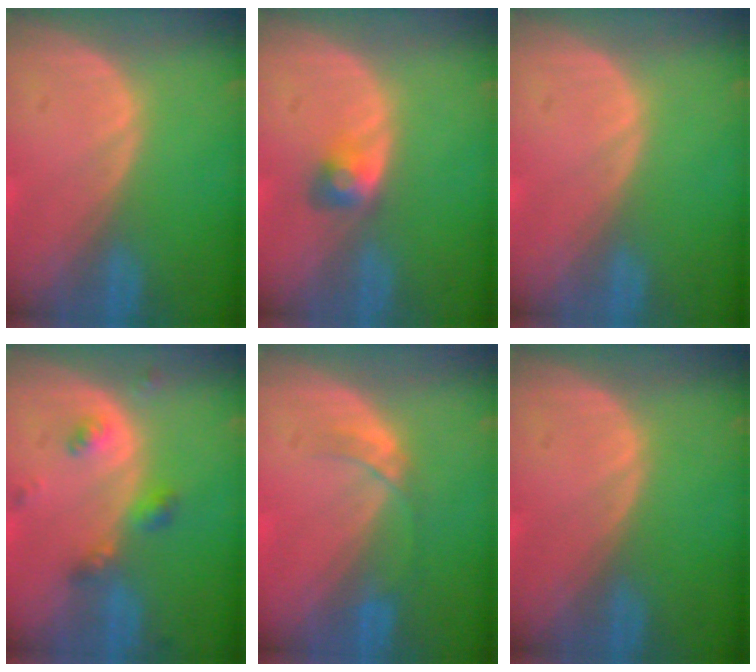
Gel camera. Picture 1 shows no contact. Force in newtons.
{"total": 2.8, "press": 2.5, "slide": 1.2}
{"total": 0.0}
{"total": 4.5, "press": 4.2, "slide": 1.7}
{"total": 3.0, "press": 2.7, "slide": 1.3}
{"total": 0.0}